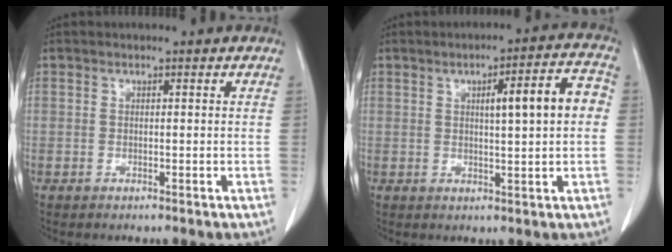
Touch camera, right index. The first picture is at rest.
{"total": 8.0, "force": [1.1, 0.9, 7.9], "torque": [-0.111, 0.019, 0.015]}